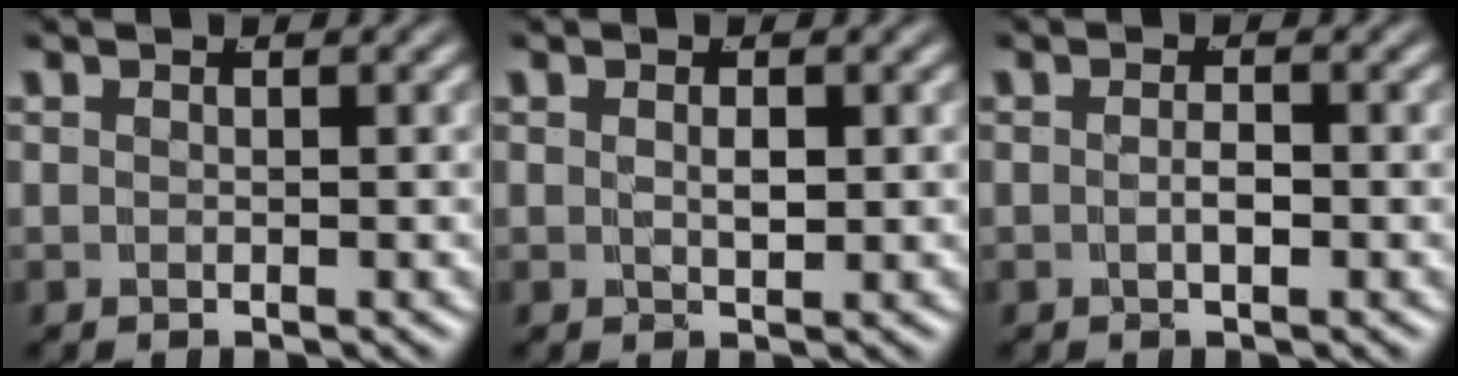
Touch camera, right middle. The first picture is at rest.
{"total": 1.1, "force": [0.2, 0.0, 1.0], "torque": [-0.016, -0.012, 0.014]}
{"total": 1.2, "force": [-0.5, 0.2, 1.0], "torque": [-0.019, -0.004, -0.006]}